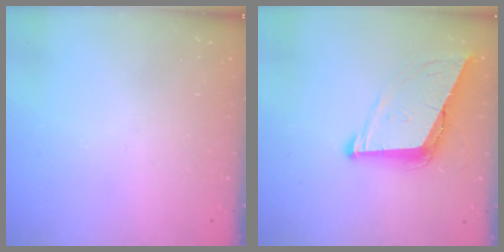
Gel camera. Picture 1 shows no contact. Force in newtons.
{"total": 9.3, "press": 9.0, "slide": 2.3}